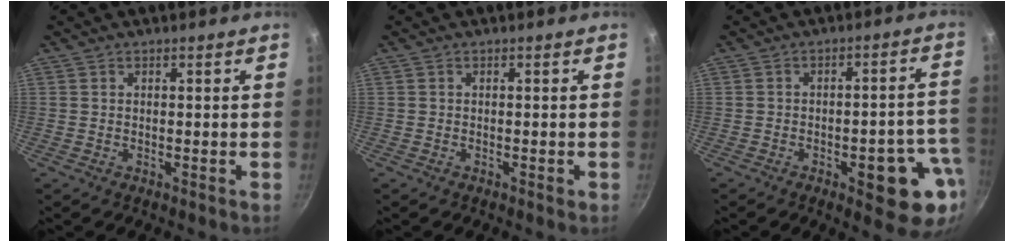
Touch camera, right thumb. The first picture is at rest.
{"total": 0.6, "force": [-0.3, 0.3, 0.4], "torque": [-0.004, 0.003, -0.005]}
{"total": 12.7, "force": [-4.5, 4.8, 10.8], "torque": [-0.092, 0.029, -0.055]}